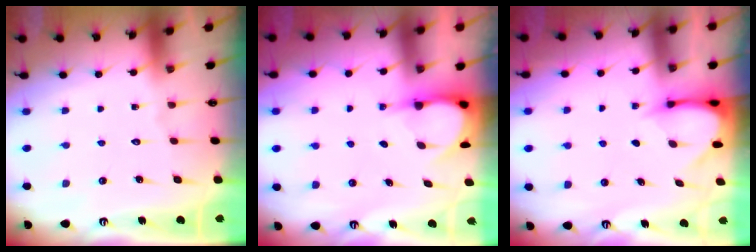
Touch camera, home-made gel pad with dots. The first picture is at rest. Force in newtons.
{"total": 4.0, "press": 4.0, "slide": 0.3}
{"total": 3.7, "press": 3.6, "slide": 0.3}